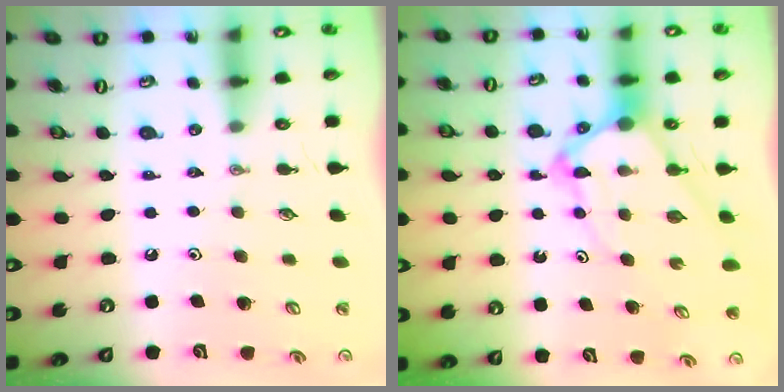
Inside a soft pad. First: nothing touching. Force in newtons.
{"total": 6.6, "press": 6.6, "slide": 0.5}